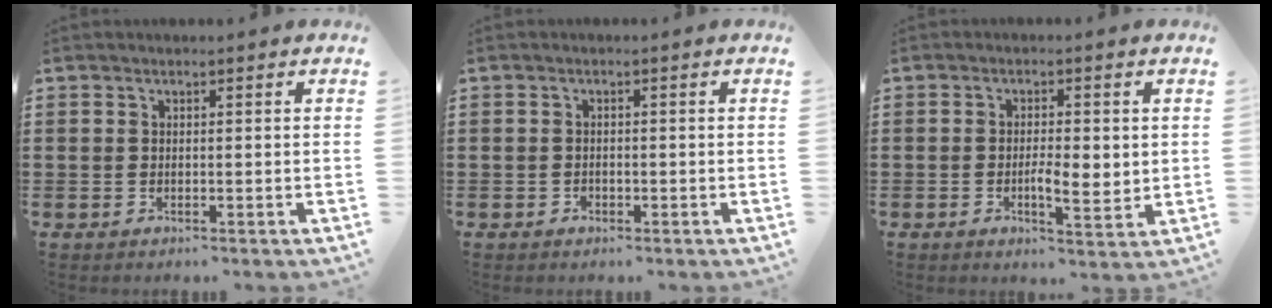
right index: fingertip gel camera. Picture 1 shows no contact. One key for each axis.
{"total": 0.7, "fx": -0.5, "fy": 0.4, "fz": 0.2, "tx": -0.005, "ty": 0.000, "tz": -0.010}
{"total": 4.0, "fx": -0.4, "fy": 1.4, "fz": 3.7, "tx": -0.068, "ty": 0.005, "tz": -0.009}